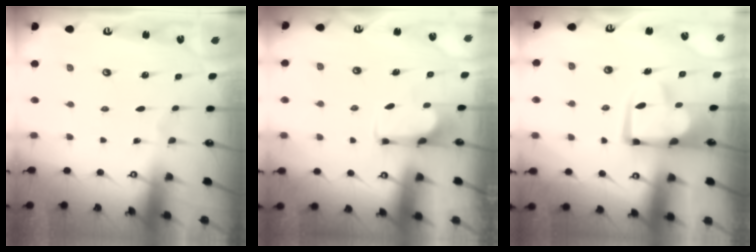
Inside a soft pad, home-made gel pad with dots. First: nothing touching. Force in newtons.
{"total": 0.8, "press": 0.6, "slide": 0.6}
{"total": 4.4, "press": 4.1, "slide": 1.6}